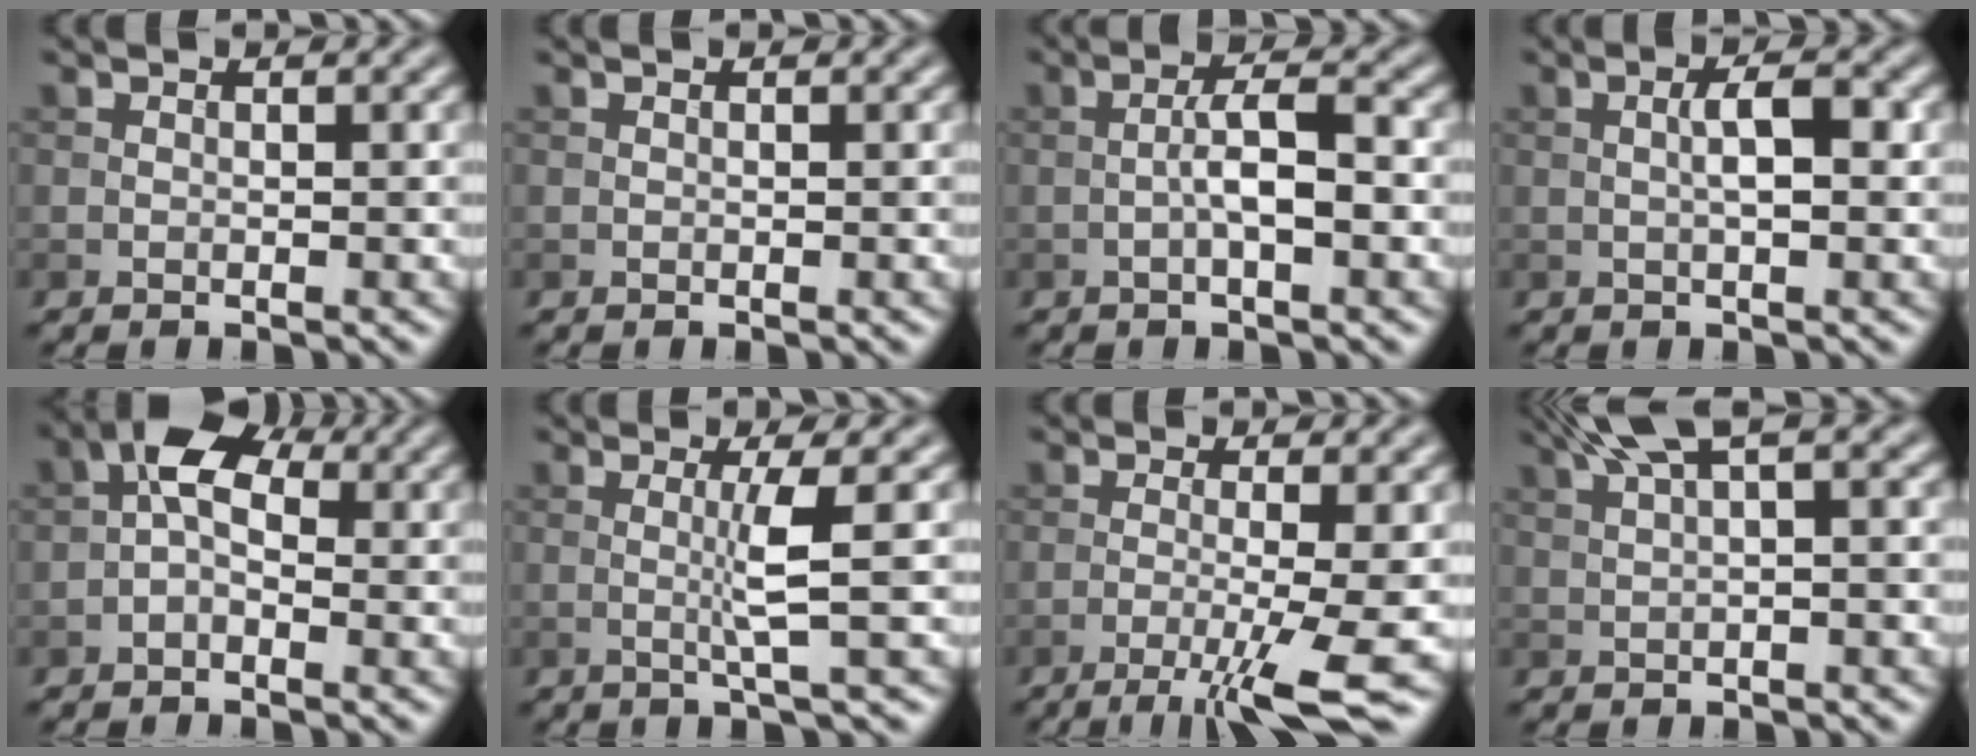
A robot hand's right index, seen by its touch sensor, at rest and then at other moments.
{"total": 0.0}
{"total": 3.5, "force": [-0.7, 0.9, 3.3], "torque": [-0.063, 0.007, -0.016]}
{"total": 2.8, "force": [0.2, 0.6, 2.7], "torque": [-0.048, 0.005, 0.001]}
{"total": 4.4, "force": [0.0, 2.6, 3.5], "torque": [-0.051, 0.021, -0.021]}
{"total": 3.1, "force": [0.2, 0.1, 3.1], "torque": [-0.062, -0.003, -0.002]}
{"total": 6.7, "force": [-2.5, 1.1, 6.1], "torque": [-0.094, -0.009, -0.046]}
{"total": 4.8, "force": [2.4, 1.0, 4.0], "torque": [-0.073, 0.018, 0.045]}